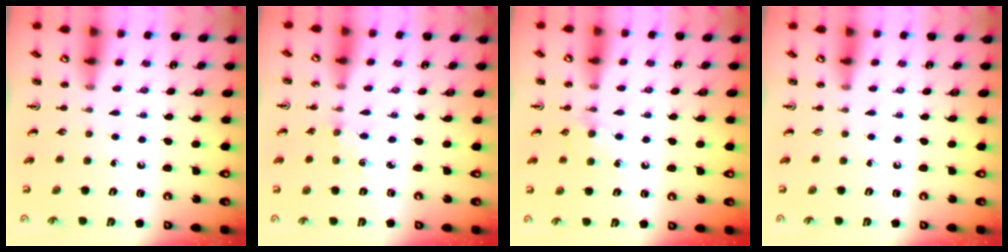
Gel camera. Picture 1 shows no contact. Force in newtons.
{"total": 2.1, "press": 2.1, "slide": 0.3}
{"total": 5.3, "press": 5.3, "slide": 0.8}
{"total": 0.0}